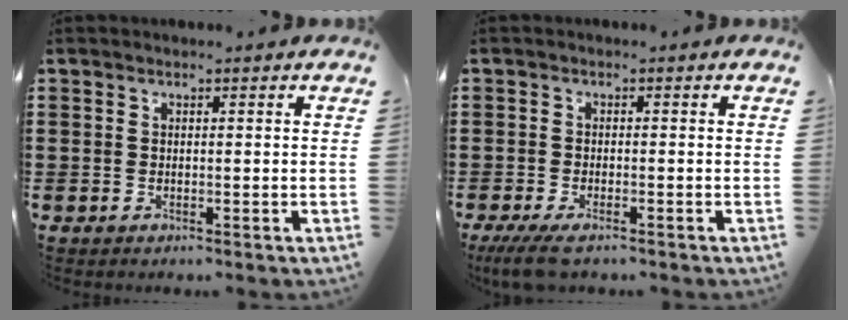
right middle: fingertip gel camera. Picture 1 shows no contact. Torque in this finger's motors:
{"motor_torque": [0.38, 0.15, 0.42, 0.10]}